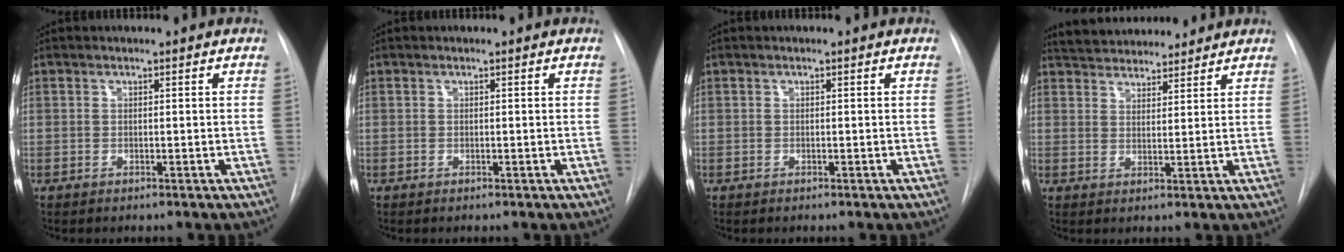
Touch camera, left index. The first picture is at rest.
{"total": 0.0}
{"total": 0.0}
{"total": 11.1, "force": [10.3, 2.9, 2.8], "torque": [-0.037, 0.025, 0.157]}